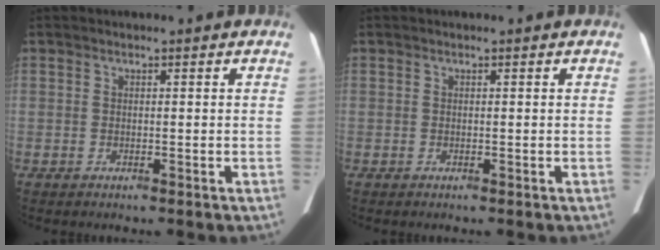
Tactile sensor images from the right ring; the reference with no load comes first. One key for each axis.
{"total": 0.0}